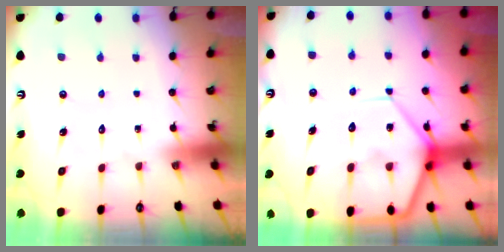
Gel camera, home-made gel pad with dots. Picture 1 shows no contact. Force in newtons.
{"total": 15.1, "press": 15.0, "slide": 1.5}